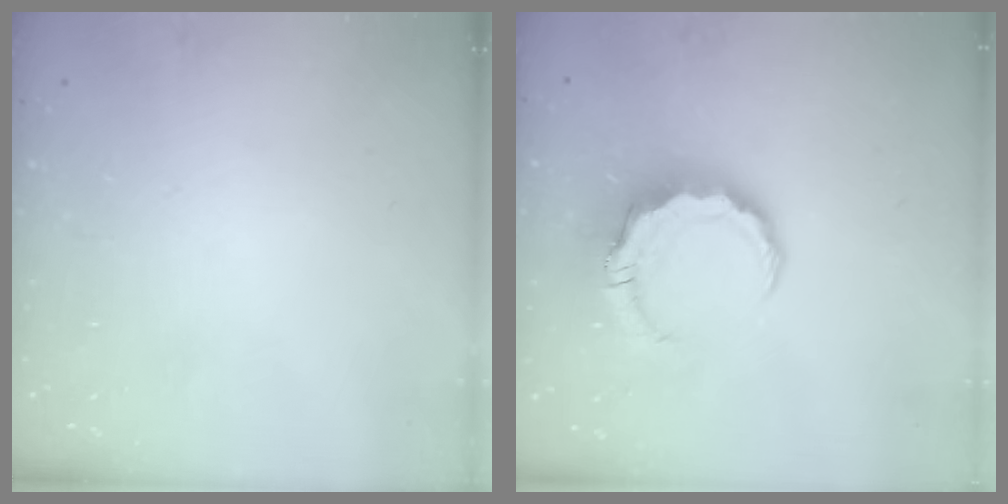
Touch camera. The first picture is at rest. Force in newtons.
{"total": 8.2, "press": 8.1, "slide": 1.3}